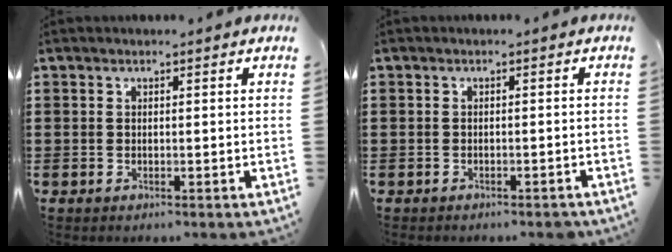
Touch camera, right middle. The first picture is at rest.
{"total": 1.2, "force": [-1.1, 0.5, 0.1], "torque": [-0.005, 0.001, -0.024]}